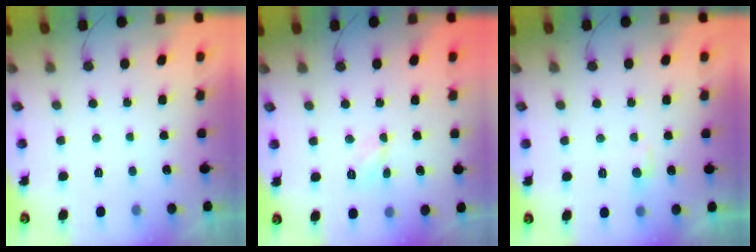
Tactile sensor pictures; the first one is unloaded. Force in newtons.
{"total": 3.8, "press": 3.7, "slide": 0.5}
{"total": 3.7, "press": 3.6, "slide": 0.5}